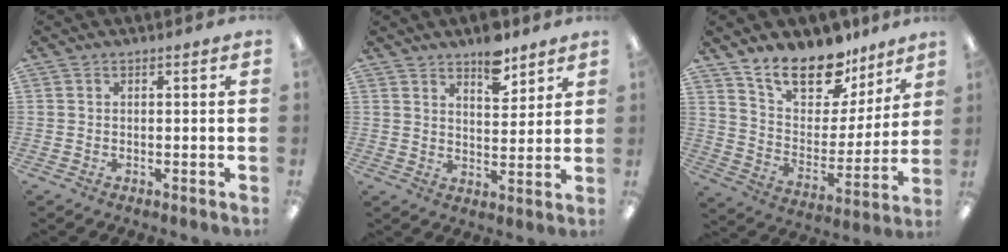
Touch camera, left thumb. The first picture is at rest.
{"total": 7.1, "force": [5.7, 3.1, 3.0], "torque": [-0.026, -0.037, 0.095]}
{"total": 17.4, "force": [13.4, 8.2, 7.4], "torque": [-0.131, -0.093, 0.242]}